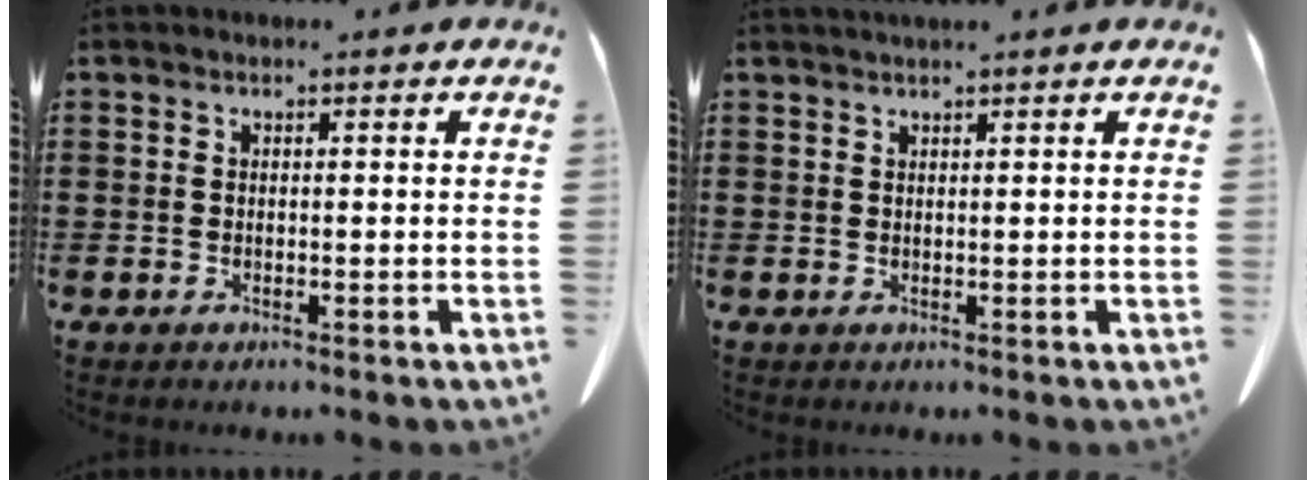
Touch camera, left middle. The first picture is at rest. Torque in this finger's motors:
{"motor_torque": [0.50, -0.45, 0.04, 0.07]}